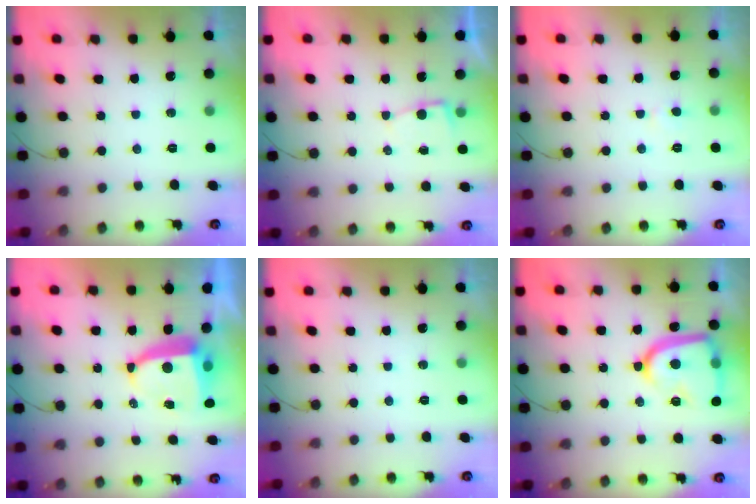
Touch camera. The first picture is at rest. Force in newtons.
{"total": 2.3, "press": 2.3, "slide": 0.3}
{"total": 2.8, "press": 2.8, "slide": 0.3}
{"total": 8.0, "press": 8.0, "slide": 1.0}
{"total": 0.0}
{"total": 18.1, "press": 18.0, "slide": 1.4}